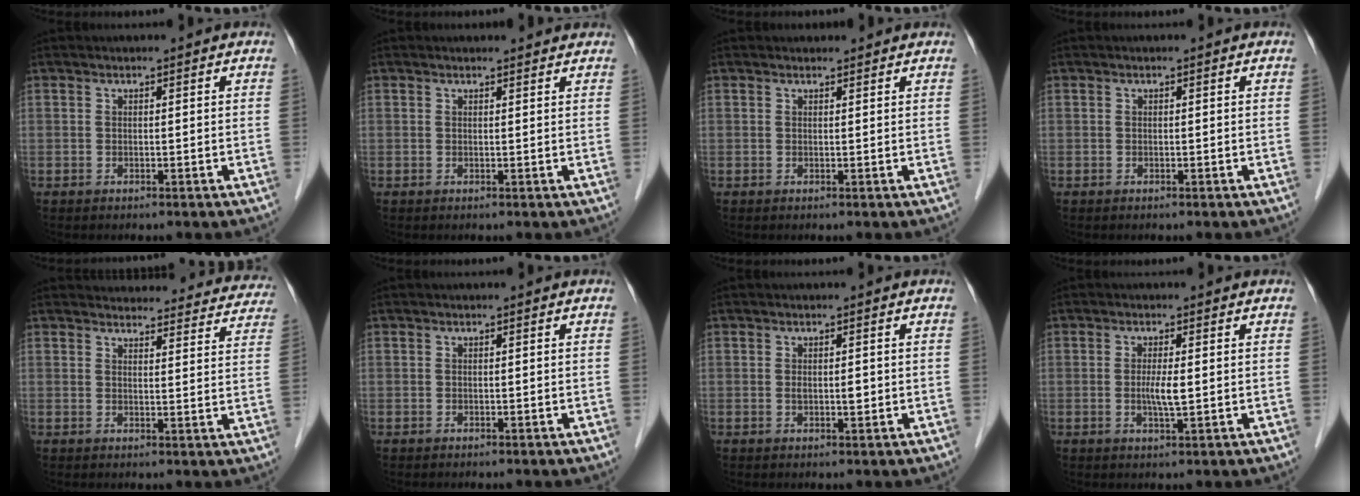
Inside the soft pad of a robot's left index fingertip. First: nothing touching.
{"total": 2.4, "force": [2.4, 0.5, 0.2], "torque": [-0.011, 0.005, 0.023]}
{"total": 1.4, "force": [1.3, 0.4, 0.0], "torque": [-0.012, 0.008, 0.018]}
{"total": 0.0}
{"total": 22.1, "force": [21.2, 5.3, 3.8], "torque": [-0.033, -0.037, 0.229]}
{"total": 0.0}
{"total": 1.4, "force": [0.1, 0.5, 1.3], "torque": [-0.023, -0.002, 0.002]}
{"total": 2.8, "force": [0.0, 0.2, 2.8], "torque": [-0.058, -0.005, 0.000]}